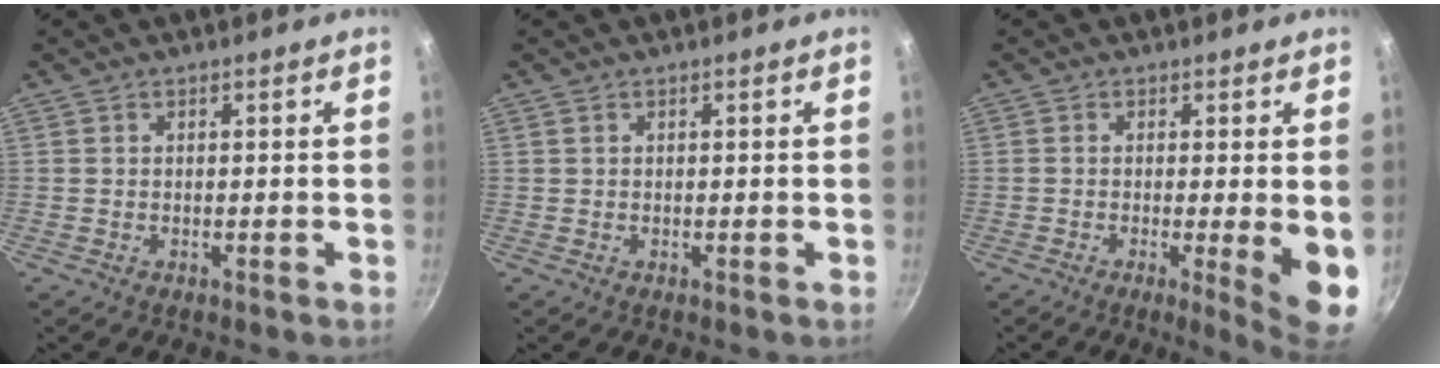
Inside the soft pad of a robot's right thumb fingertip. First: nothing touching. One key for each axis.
{"total": 0.0}
{"total": 7.3, "fx": -0.9, "fy": 0.9, "fz": 7.2, "tx": -0.093, "ty": -0.016, "tz": -0.009}